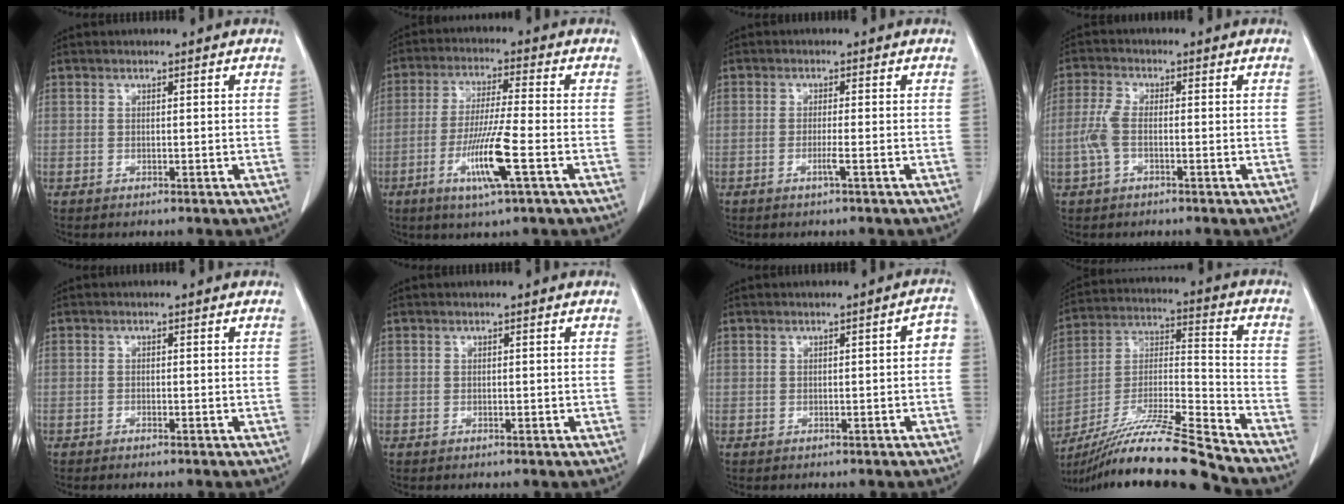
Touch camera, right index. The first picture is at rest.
{"total": 9.6, "force": [-3.5, -0.3, 9.0], "torque": [-0.175, -0.015, -0.065]}
{"total": 1.5, "force": [-0.6, -0.4, 1.3], "torque": [-0.025, -0.001, -0.012]}
{"total": 3.8, "force": [-0.8, 1.5, 3.4], "torque": [-0.094, 0.007, -0.021]}
{"total": 0.9, "force": [-0.8, 0.0, 0.5], "torque": [-0.011, -0.001, -0.012]}
{"total": 0.0}
{"total": 2.3, "force": [-0.2, 0.8, 2.2], "torque": [-0.017, 0.009, -0.005]}
{"total": 19.7, "force": [-17.1, -1.5, 9.7], "torque": [-0.202, -0.012, -0.309]}